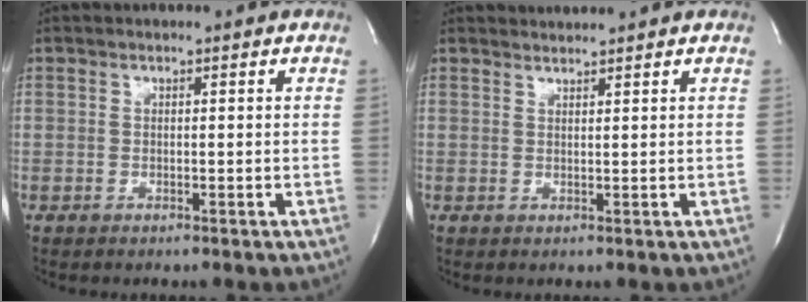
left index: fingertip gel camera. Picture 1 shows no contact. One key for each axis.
{"total": 1.5, "fx": 1.4, "fy": -0.4, "fz": -0.4, "tx": -0.007, "ty": -0.002, "tz": 0.031}